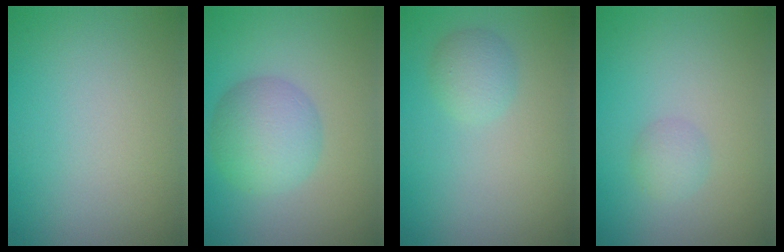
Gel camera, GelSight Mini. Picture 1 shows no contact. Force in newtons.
{"total": 5.0, "press": 5.0, "slide": 0.2}
{"total": 2.0, "press": 2.0, "slide": 0.1}
{"total": 1.5, "press": 1.5, "slide": 0.1}